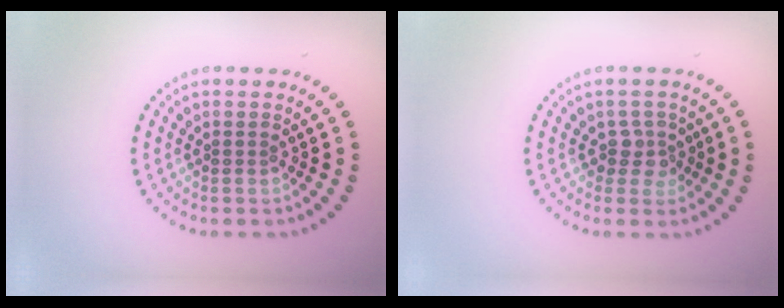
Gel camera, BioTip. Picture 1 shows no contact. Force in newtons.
{"total": 1.9, "press": 1.5, "slide": 1.2}